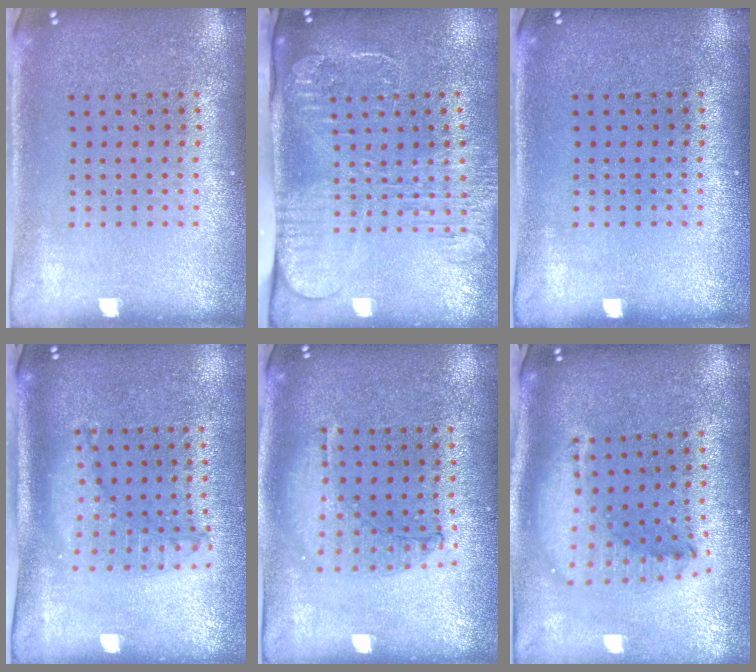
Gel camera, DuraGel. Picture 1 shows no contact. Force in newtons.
{"total": 2.6, "press": 2.1, "slide": 1.6}
{"total": 0.0}
{"total": 1.2, "press": 1.2, "slide": 0.2}
{"total": 0.7, "press": 0.7, "slide": 0.2}
{"total": 2.1, "press": 1.7, "slide": 1.3}